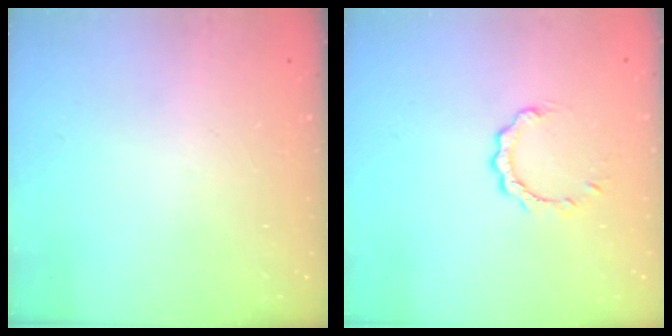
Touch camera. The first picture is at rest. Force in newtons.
{"total": 4.0, "press": 4.0, "slide": 0.4}